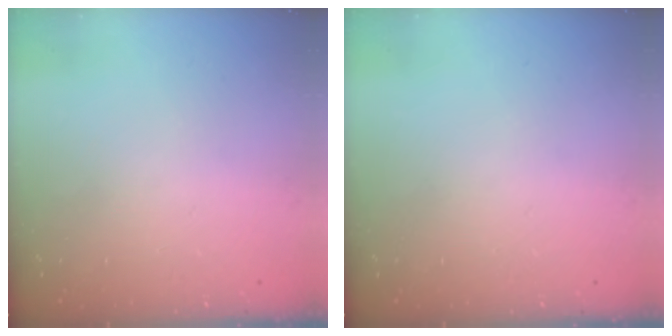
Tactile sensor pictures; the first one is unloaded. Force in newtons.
{"total": 0.0}